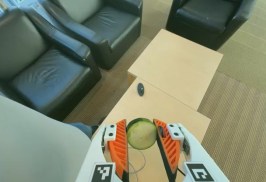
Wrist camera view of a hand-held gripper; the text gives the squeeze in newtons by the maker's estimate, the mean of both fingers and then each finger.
{"total": 10.8, "left": 10.5, "right": 11.0}